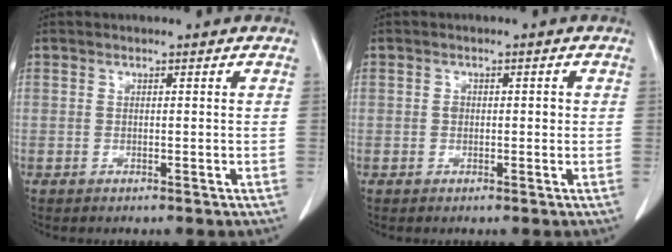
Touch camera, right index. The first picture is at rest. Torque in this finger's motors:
{"motor_torque": [0.23, 0.06, 0.00, 0.03]}